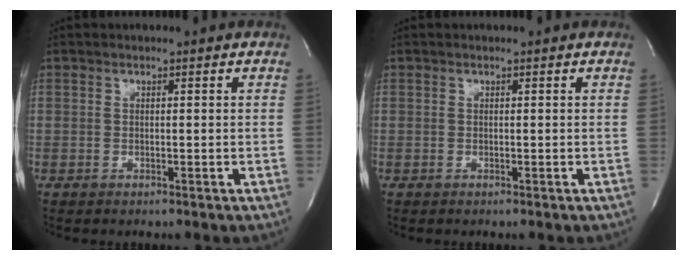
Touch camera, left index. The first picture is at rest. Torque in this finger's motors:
{"motor_torque": [-0.03, 0.03, 0.00, 0.00]}